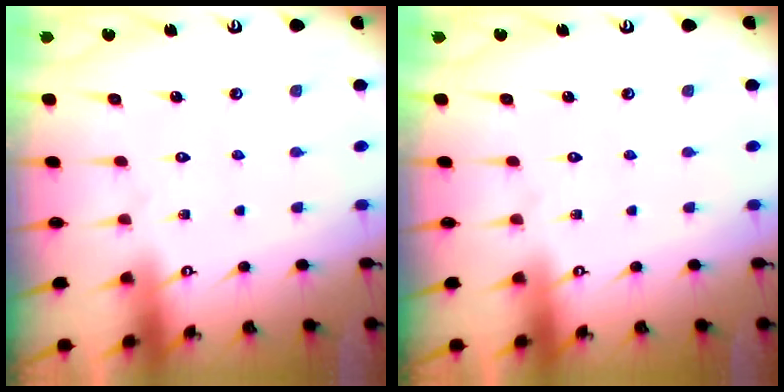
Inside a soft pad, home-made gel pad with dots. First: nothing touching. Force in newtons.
{"total": 0.0}